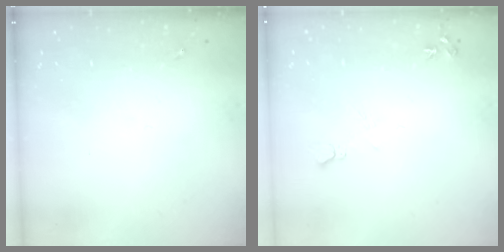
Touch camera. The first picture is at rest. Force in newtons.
{"total": 7.6, "press": 7.6, "slide": 0.8}